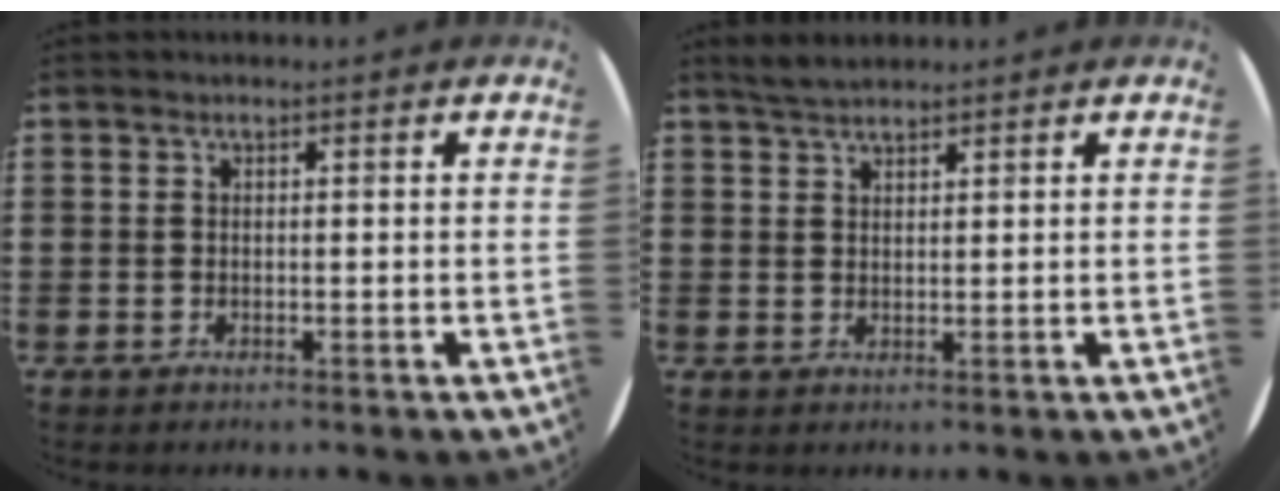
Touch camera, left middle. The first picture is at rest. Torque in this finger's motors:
{"motor_torque": [0.45, -0.37, 0.00, 0.01]}